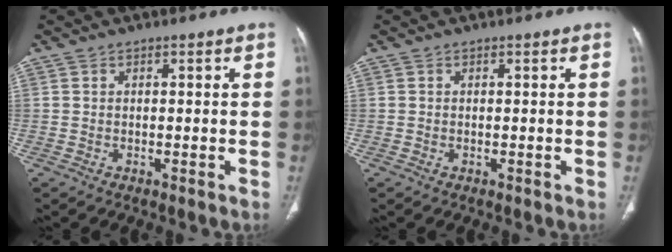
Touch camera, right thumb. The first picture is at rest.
{"total": 0.0}